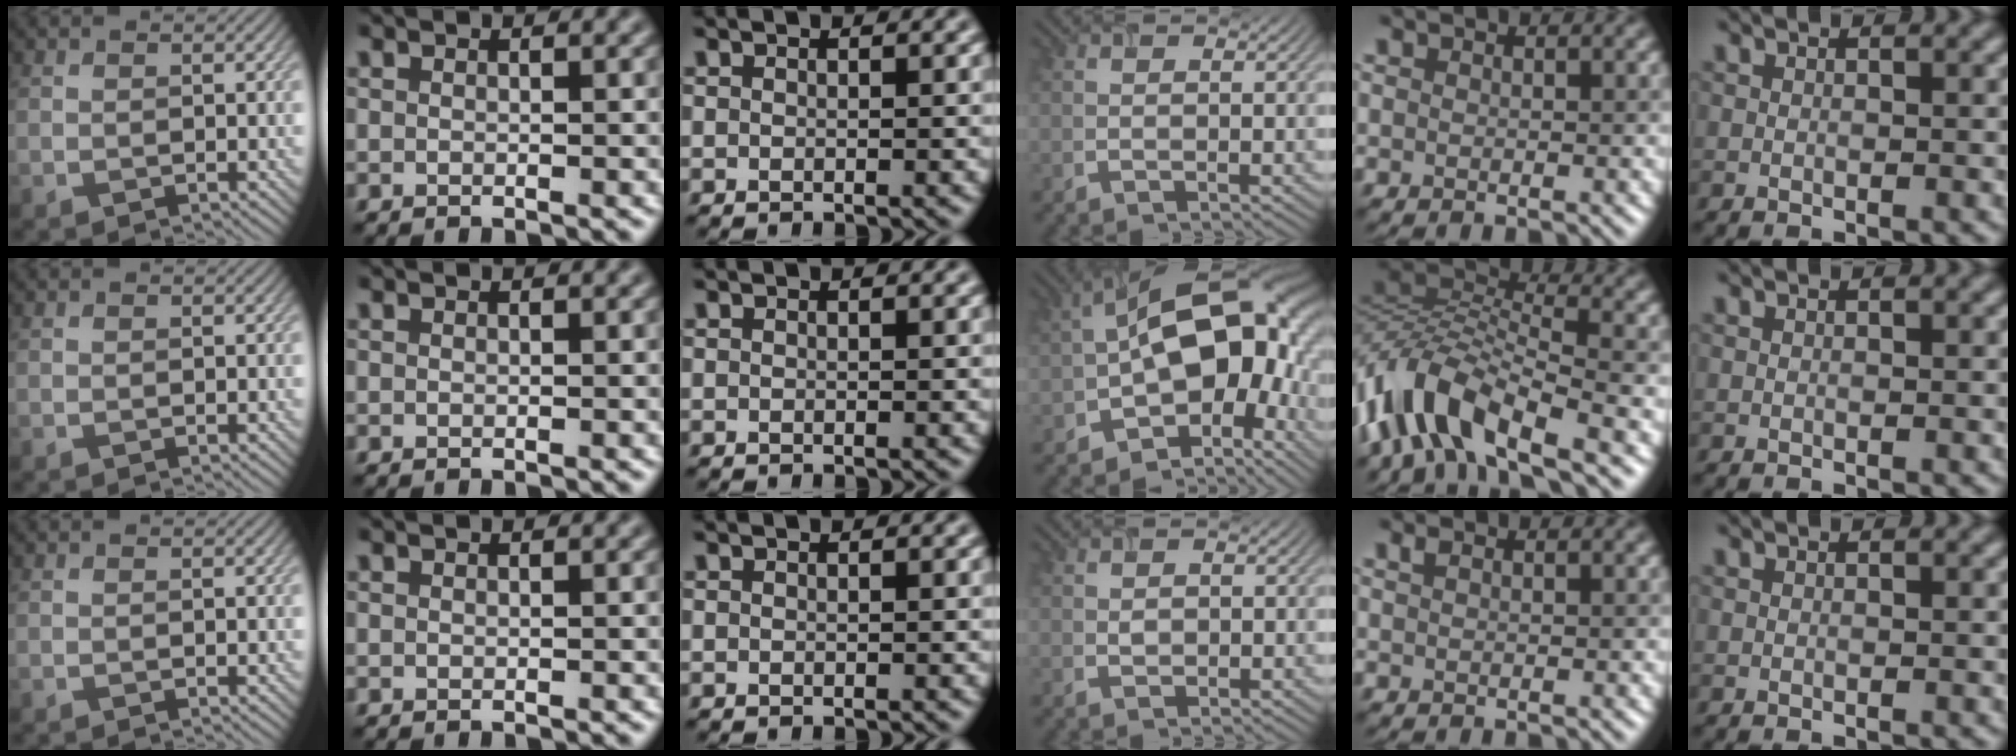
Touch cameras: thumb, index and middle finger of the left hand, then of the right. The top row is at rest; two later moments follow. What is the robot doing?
{"motion": "insert", "object": "airpods case & airpods"}